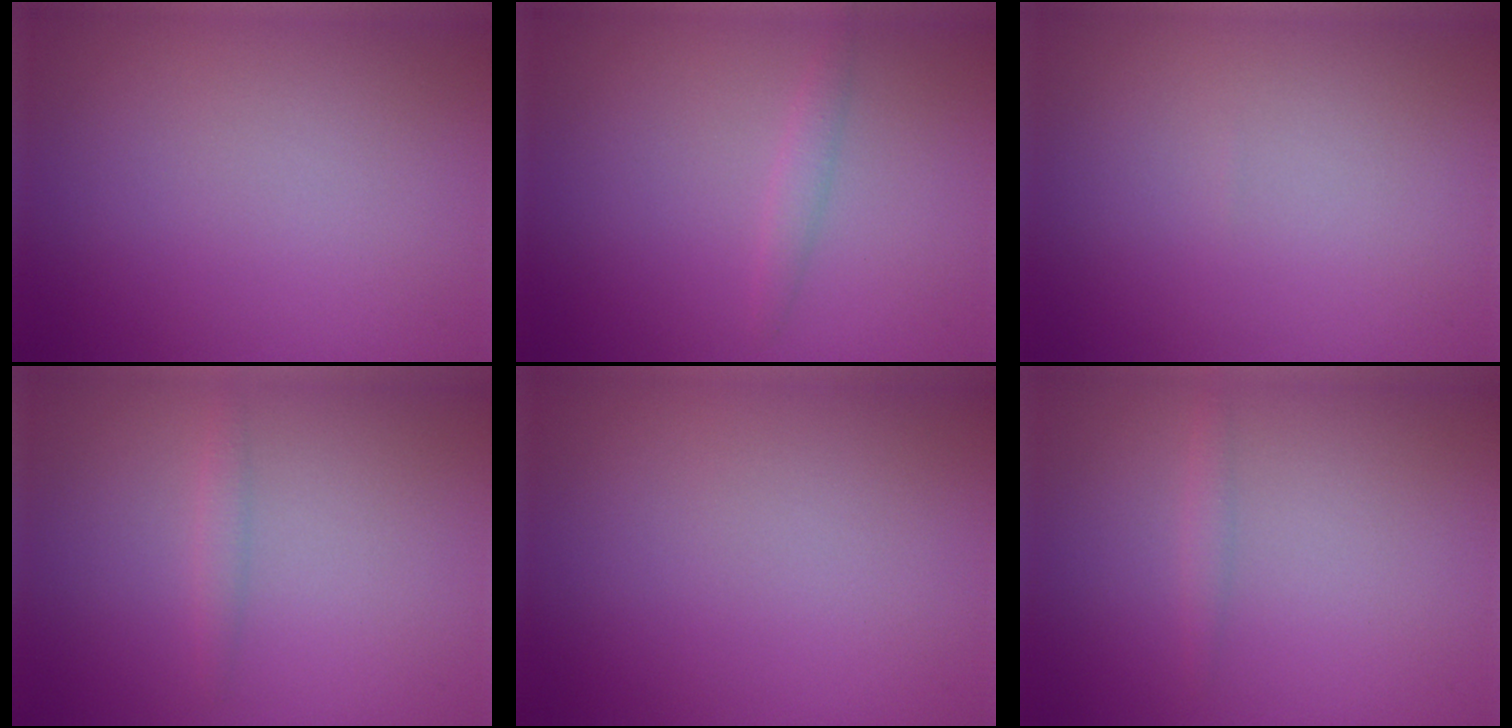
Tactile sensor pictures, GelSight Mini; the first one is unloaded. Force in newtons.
{"total": 1.0, "press": 1.0, "slide": 0.1}
{"total": 0.0}
{"total": 0.9, "press": 0.9, "slide": 0.1}
{"total": 0.0}
{"total": 0.8, "press": 0.8, "slide": 0.1}